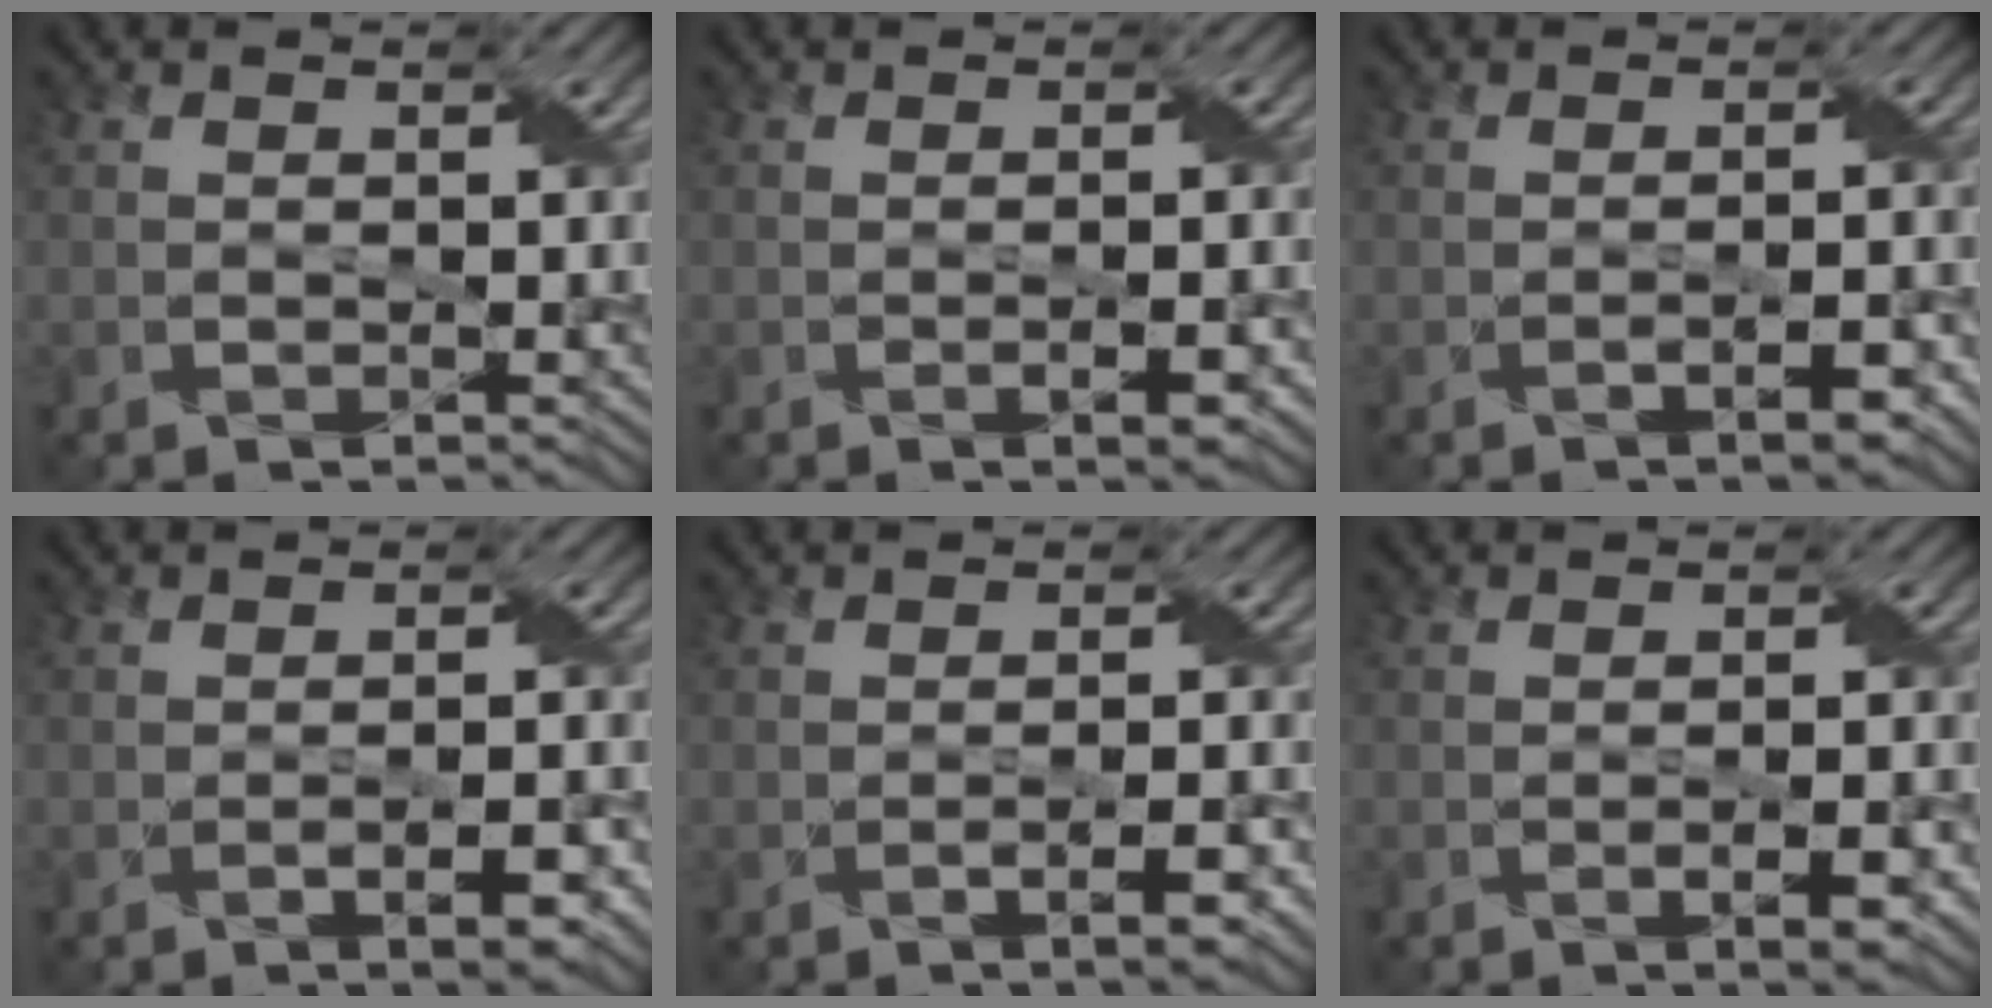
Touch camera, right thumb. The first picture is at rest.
{"total": 2.0, "force": [-0.8, 0.5, 1.7], "torque": [-0.030, 0.000, -0.009]}
{"total": 2.2, "force": [-1.2, 0.5, 1.8], "torque": [-0.032, 0.002, -0.018]}
{"total": 2.8, "force": [-1.3, 0.7, 2.4], "torque": [-0.041, 0.000, -0.017]}
{"total": 2.5, "force": [-1.3, 0.4, 2.1], "torque": [-0.037, 0.003, -0.020]}
{"total": 2.6, "force": [-1.2, 0.6, 2.2], "torque": [-0.039, 0.000, -0.015]}